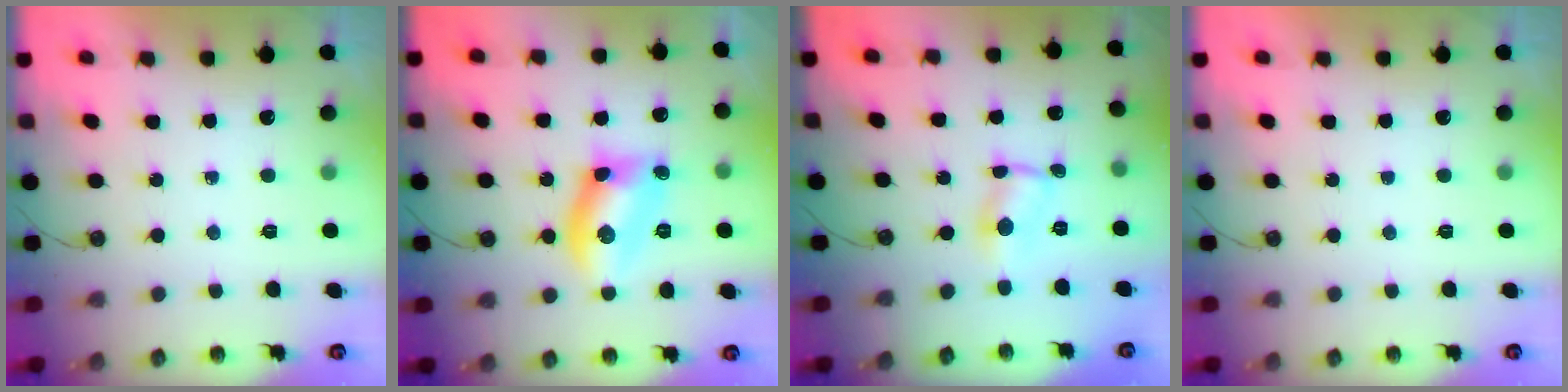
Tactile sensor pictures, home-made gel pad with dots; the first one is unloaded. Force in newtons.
{"total": 12.1, "press": 11.6, "slide": 3.4}
{"total": 2.2, "press": 2.1, "slide": 0.3}
{"total": 0.0}